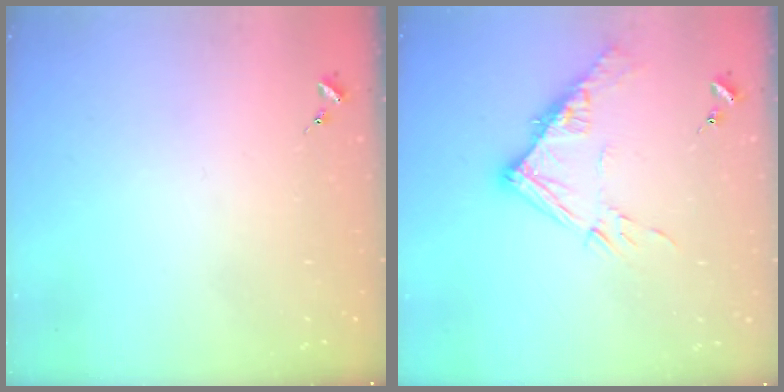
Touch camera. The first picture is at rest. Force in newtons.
{"total": 13.2, "press": 13.2, "slide": 1.2}